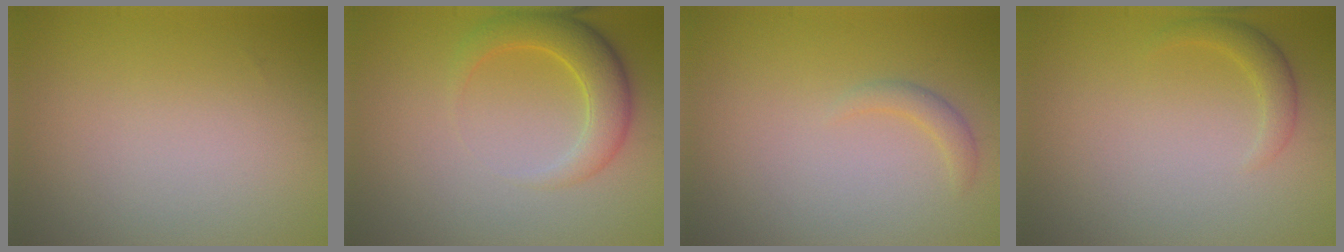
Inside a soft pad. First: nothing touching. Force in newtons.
{"total": 4.0, "press": 4.0, "slide": 0.3}
{"total": 1.3, "press": 1.3, "slide": 0.1}
{"total": 1.6, "press": 1.6, "slide": 0.1}